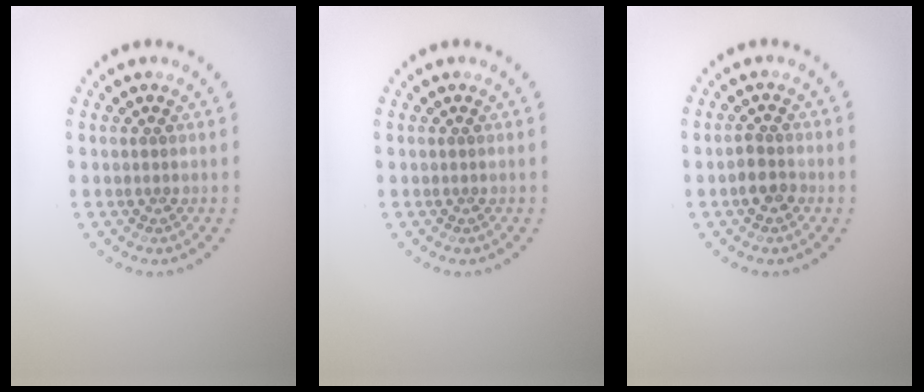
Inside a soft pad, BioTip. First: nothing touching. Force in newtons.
{"total": 0.0}
{"total": 1.8, "press": 1.7, "slide": 0.6}